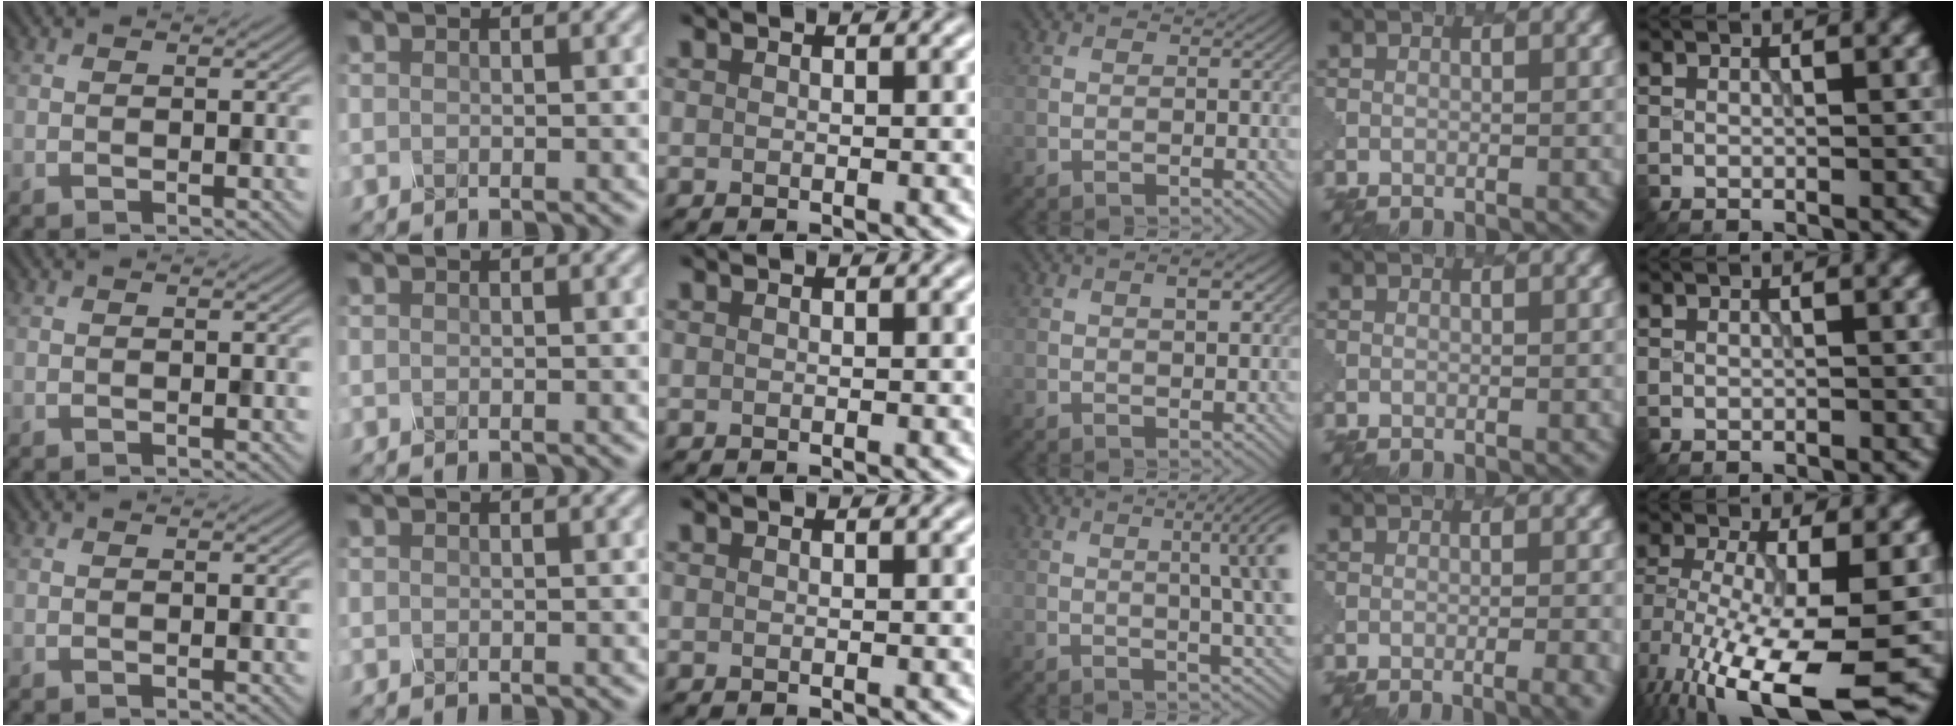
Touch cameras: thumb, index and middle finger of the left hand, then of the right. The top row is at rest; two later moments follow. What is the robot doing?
{"motion": "pour", "object": "mug"}